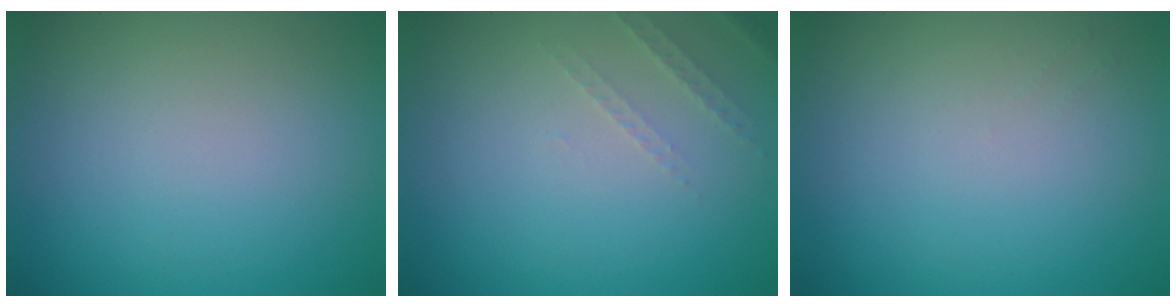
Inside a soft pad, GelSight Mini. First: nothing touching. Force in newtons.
{"total": 1.3, "press": 1.2, "slide": 0.4}
{"total": 0.6, "press": 0.5, "slide": 0.3}